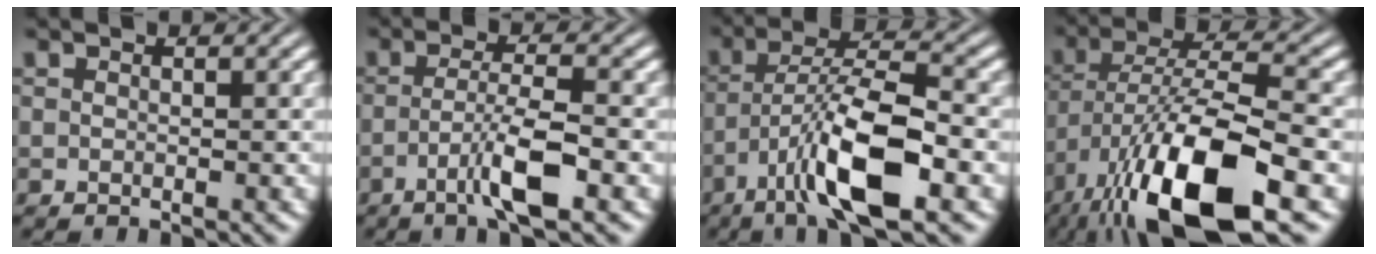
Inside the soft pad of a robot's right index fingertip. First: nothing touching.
{"total": 4.3, "force": [-1.7, -0.1, 3.9], "torque": [-0.062, -0.011, -0.023]}
{"total": 7.5, "force": [-1.3, 2.2, 7.1], "torque": [-0.120, -0.015, -0.016]}
{"total": 11.2, "force": [-3.5, 4.7, 9.5], "torque": [-0.189, -0.044, -0.029]}